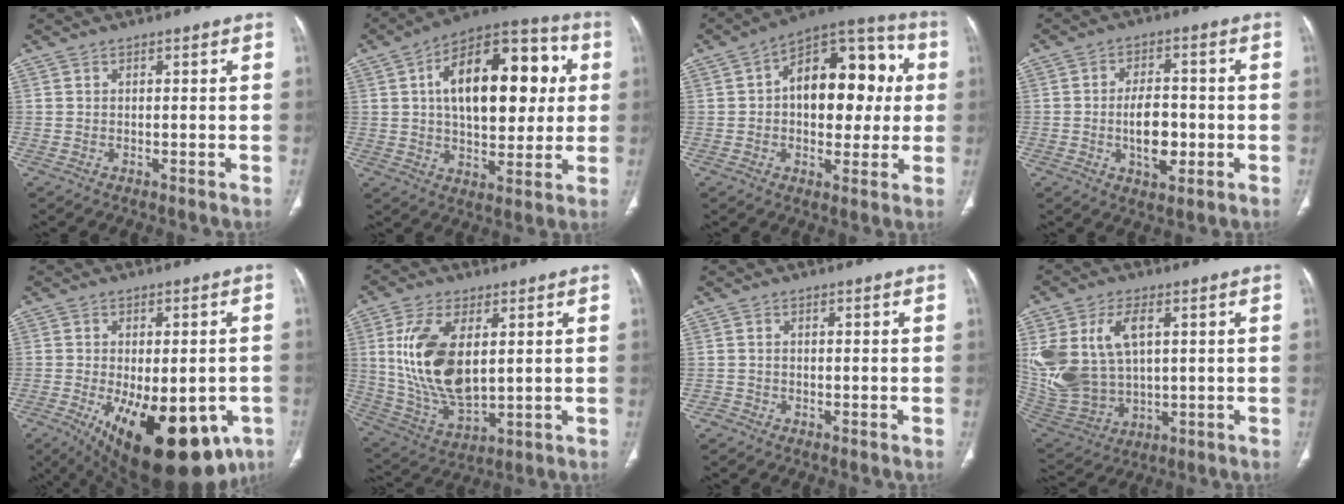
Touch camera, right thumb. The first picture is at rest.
{"total": 23.3, "force": [4.5, 12.5, 19.1], "torque": [-0.252, 0.021, 0.061]}
{"total": 19.2, "force": [2.2, 11.5, 15.2], "torque": [-0.166, 0.035, 0.027]}
{"total": 8.4, "force": [-1.6, 4.7, 6.7], "torque": [-0.094, 0.008, -0.022]}
{"total": 23.6, "force": [-9.6, 11.1, 18.5], "torque": [-0.221, -0.017, -0.116]}
{"total": 16.5, "force": [3.2, 8.5, 13.7], "torque": [-0.269, -0.018, 0.074]}
{"total": 1.1, "force": [-0.7, 0.8, -0.1], "torque": [0.005, 0.004, -0.019]}
{"total": 18.9, "force": [4.4, 11.9, 14.0], "torque": [-0.312, -0.010, 0.104]}